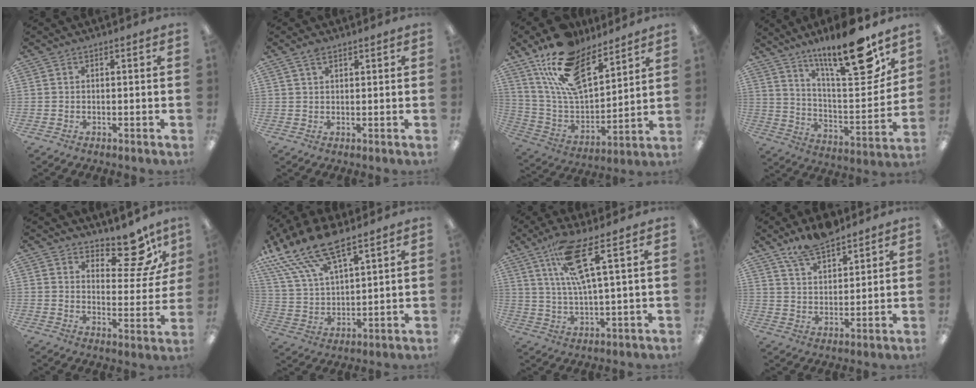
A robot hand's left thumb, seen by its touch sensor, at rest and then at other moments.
{"total": 2.7, "force": [1.8, 1.1, 1.6], "torque": [-0.035, 0.001, 0.033]}
{"total": 19.6, "force": [14.0, 8.6, 10.6], "torque": [-0.211, -0.070, 0.257]}
{"total": 20.3, "force": [14.8, 4.4, 13.1], "torque": [-0.213, -0.098, 0.239]}
{"total": 11.8, "force": [9.0, 4.9, 5.9], "torque": [-0.071, -0.064, 0.156]}
{"total": 18.5, "force": [13.0, 7.2, 11.0], "torque": [-0.236, -0.065, 0.231]}
{"total": 12.2, "force": [6.4, 1.7, 10.2], "torque": [-0.196, -0.004, 0.106]}
{"total": 9.8, "force": [8.0, 3.8, 4.1], "torque": [-0.068, -0.043, 0.146]}